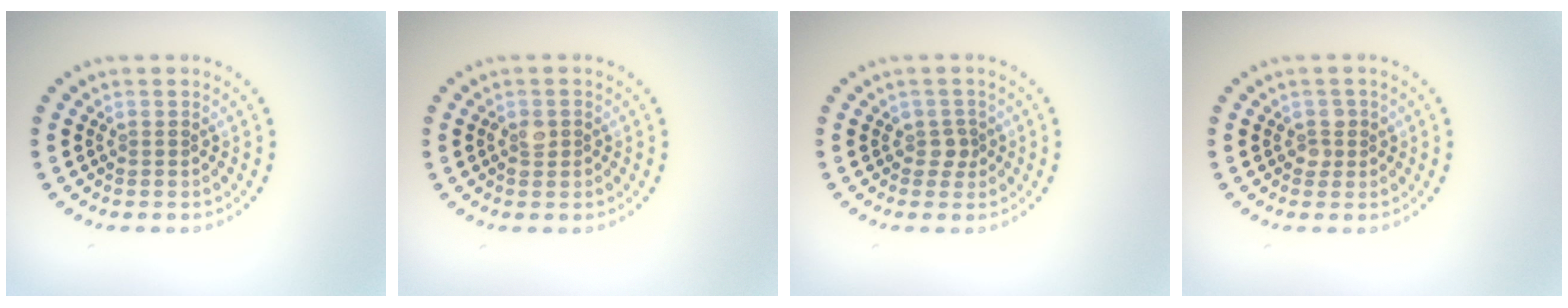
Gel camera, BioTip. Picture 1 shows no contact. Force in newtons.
{"total": 1.4, "press": 1.3, "slide": 0.3}
{"total": 1.3, "press": 1.1, "slide": 0.8}
{"total": 1.2, "press": 1.1, "slide": 0.4}